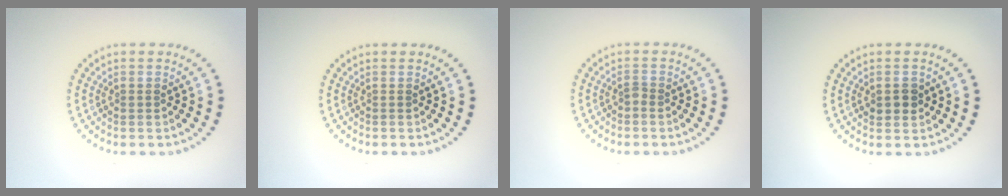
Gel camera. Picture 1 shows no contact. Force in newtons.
{"total": 0.0}
{"total": 0.7, "press": 0.6, "slide": 0.4}
{"total": 1.7, "press": 1.7, "slide": 0.2}